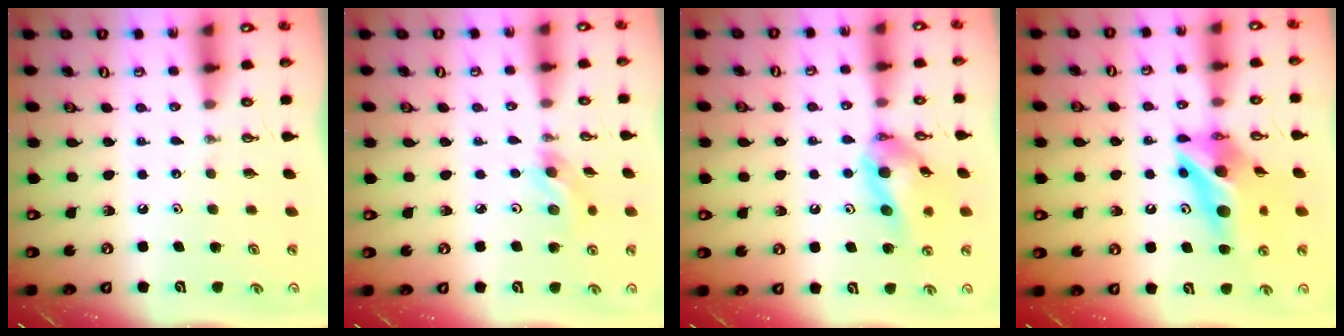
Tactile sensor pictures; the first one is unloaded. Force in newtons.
{"total": 5.9, "press": 5.5, "slide": 2.1}
{"total": 13.4, "press": 13.2, "slide": 2.6}
{"total": 14.6, "press": 14.5, "slide": 1.3}